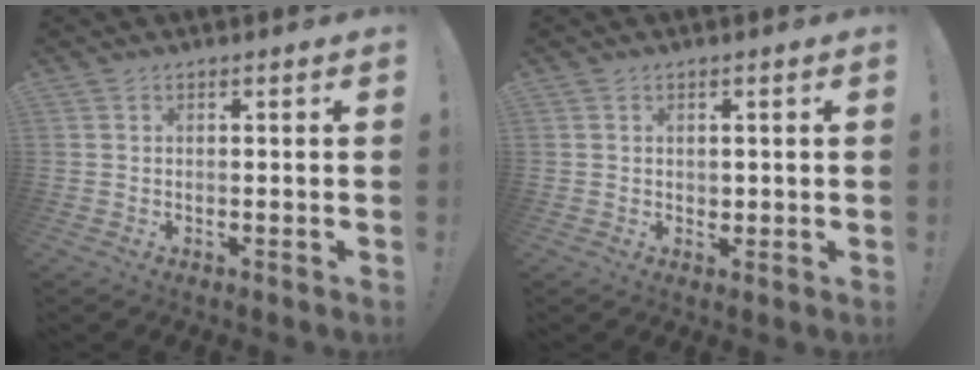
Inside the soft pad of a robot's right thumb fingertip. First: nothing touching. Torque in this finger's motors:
{"motor_torque": [-0.14, -0.05, -0.17, -0.07, -0.01]}